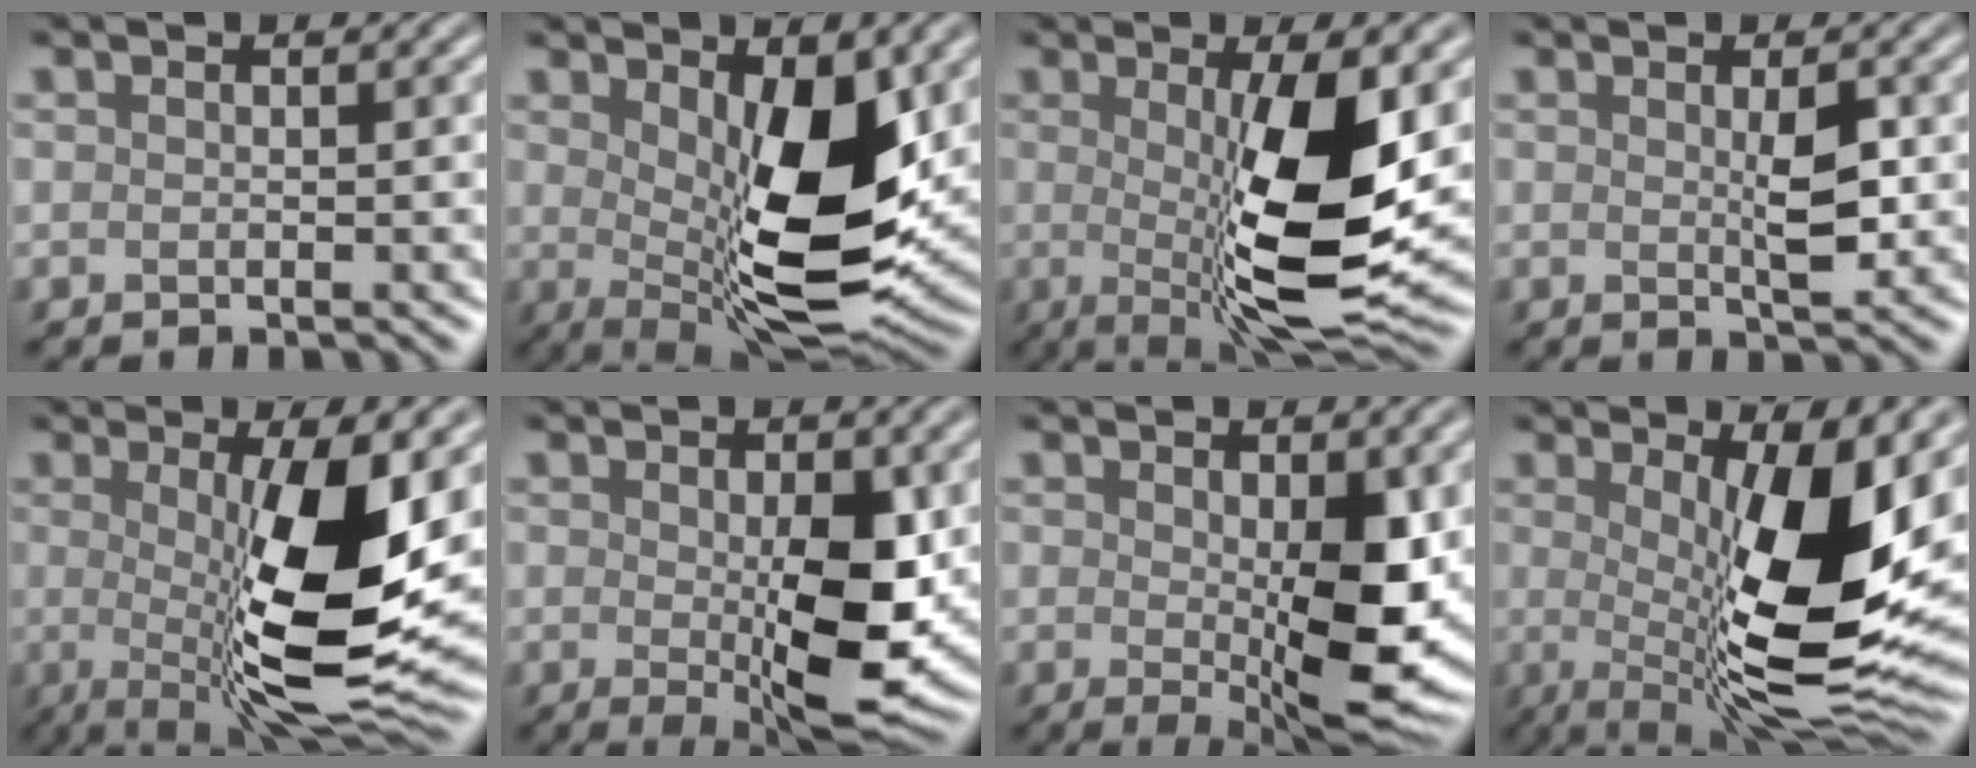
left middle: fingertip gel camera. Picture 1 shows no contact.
{"total": 10.8, "force": [1.3, 4.1, 9.9], "torque": [-0.141, -0.019, 0.029]}
{"total": 10.9, "force": [-0.4, 2.6, 10.6], "torque": [-0.166, -0.020, 0.003]}
{"total": 2.4, "force": [0.2, 0.4, 2.3], "torque": [-0.045, -0.006, 0.008]}
{"total": 12.2, "force": [-0.5, 3.1, 11.8], "torque": [-0.182, -0.018, -0.003]}
{"total": 7.3, "force": [-0.3, 2.2, 6.9], "torque": [-0.110, -0.016, 0.008]}
{"total": 8.1, "force": [-0.1, 2.5, 7.7], "torque": [-0.121, -0.018, 0.010]}
{"total": 13.4, "force": [0.3, 3.9, 12.8], "torque": [-0.179, -0.019, 0.006]}